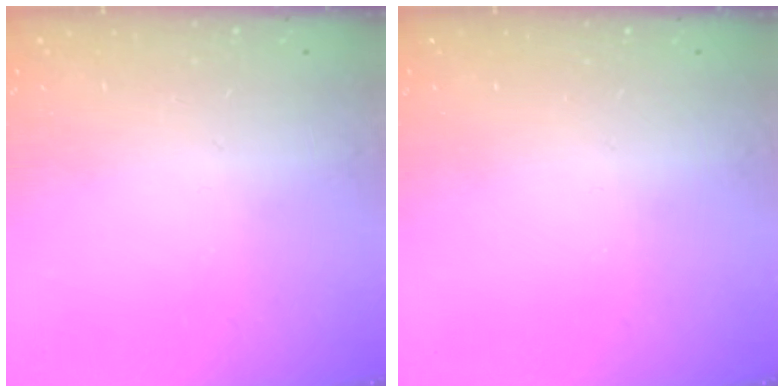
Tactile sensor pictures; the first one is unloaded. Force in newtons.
{"total": 0.0}